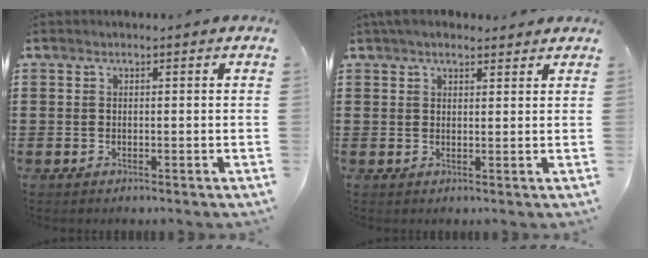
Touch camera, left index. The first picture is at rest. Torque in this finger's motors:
{"motor_torque": [0.94, -1.20, 0.07, 0.06]}